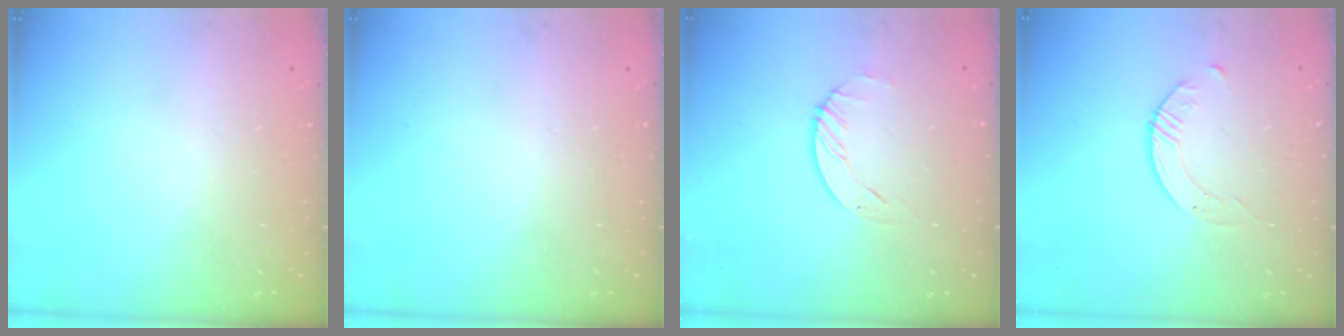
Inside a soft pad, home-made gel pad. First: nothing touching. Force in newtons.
{"total": 0.0}
{"total": 2.3, "press": 2.3, "slide": 0.3}
{"total": 2.8, "press": 2.8, "slide": 0.3}